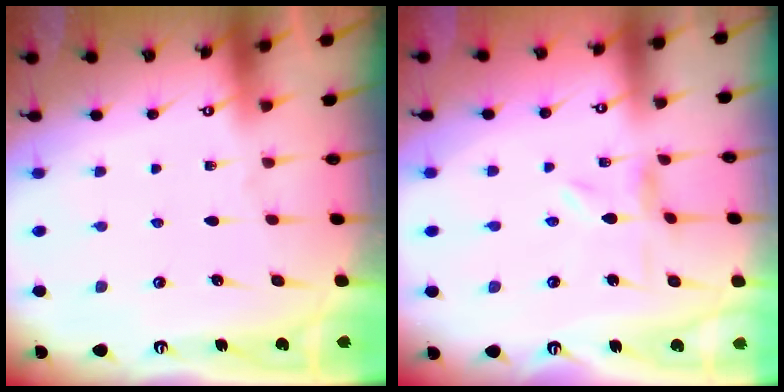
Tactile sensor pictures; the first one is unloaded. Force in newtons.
{"total": 0.8, "press": 0.8, "slide": 0.2}